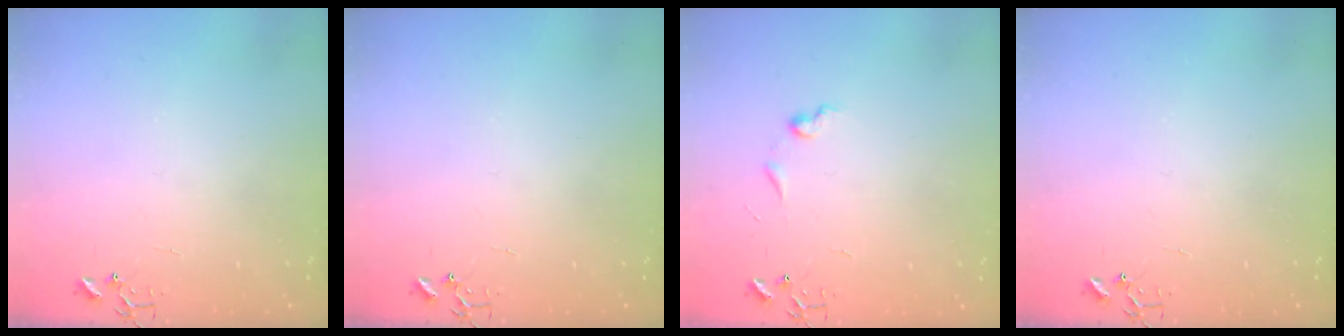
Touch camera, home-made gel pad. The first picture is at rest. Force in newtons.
{"total": 0.0}
{"total": 6.1, "press": 6.1, "slide": 0.7}
{"total": 0.0}